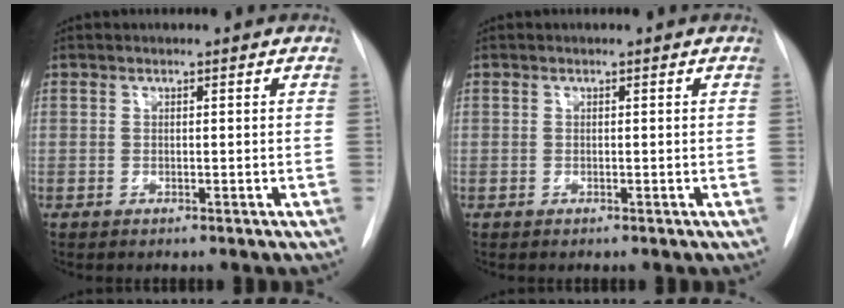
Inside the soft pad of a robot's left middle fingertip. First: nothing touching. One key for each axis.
{"total": 0.0}